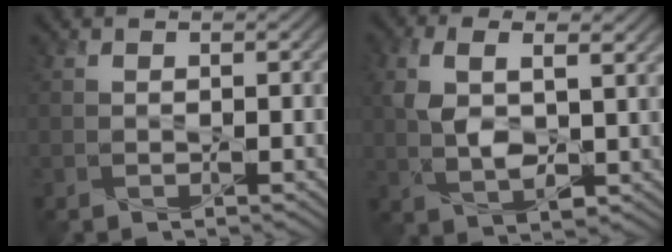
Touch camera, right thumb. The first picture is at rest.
{"total": 7.3, "force": [1.7, 3.7, 6.1], "torque": [-0.131, -0.001, 0.029]}